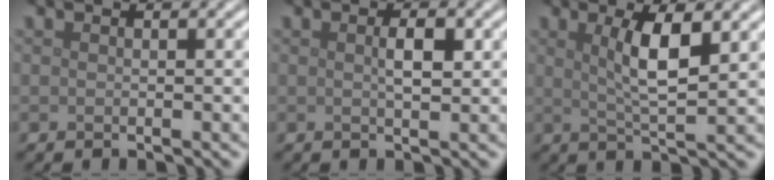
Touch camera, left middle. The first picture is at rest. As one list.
[{"total": 1.8, "force": [0.3, 0.5, 1.7], "torque": [-0.029, 0.002, 0.005]}, {"total": 4.4, "force": [1.4, 1.0, 4.1], "torque": [-0.074, -0.002, 0.025]}]